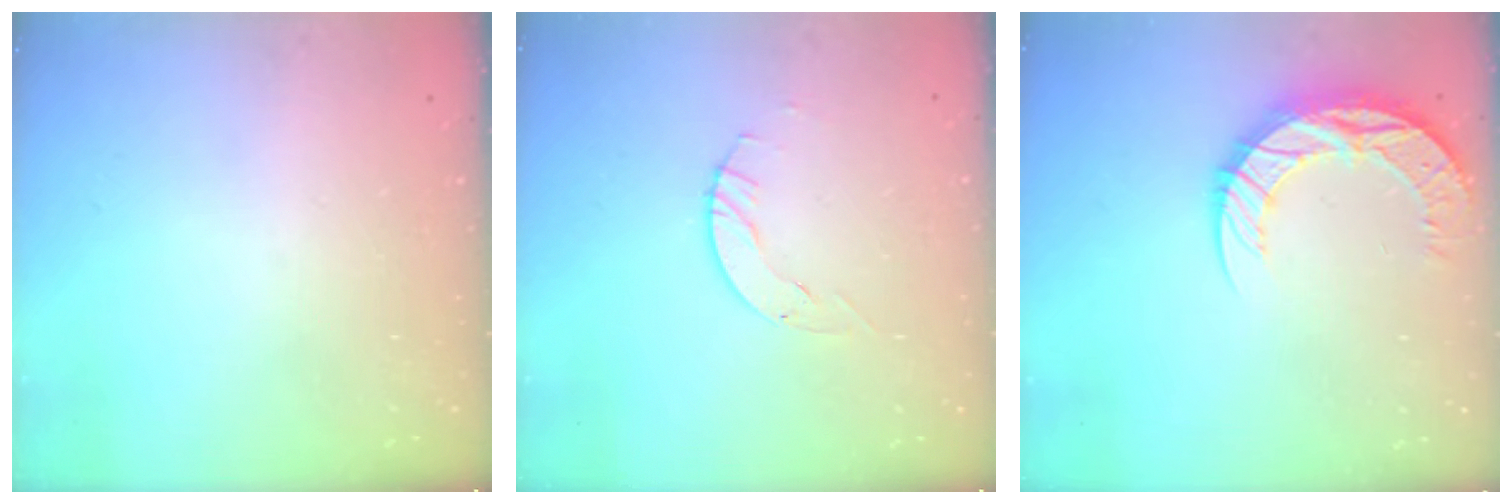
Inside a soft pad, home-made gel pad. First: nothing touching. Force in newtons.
{"total": 3.1, "press": 3.1, "slide": 0.4}
{"total": 11.6, "press": 11.6, "slide": 0.9}